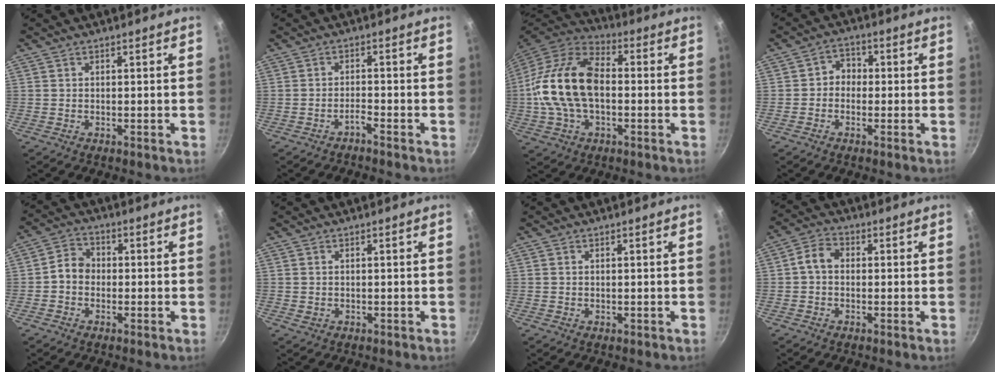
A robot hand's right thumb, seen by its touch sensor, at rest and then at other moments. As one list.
[{"total": 1.7, "force": [-1.5, 0.1, 0.7], "torque": [-0.015, 0.017, -0.025]}, {"total": 20.1, "force": [-0.7, 12.3, 15.9], "torque": [-0.290, 0.035, -0.024]}, {"total": 3.7, "force": [-0.5, 3.2, 1.7], "torque": [-0.005, 0.015, -0.020]}, {"total": 5.0, "force": [-0.6, 4.2, 2.5], "torque": [-0.018, 0.017, -0.024]}, {"total": 0.7, "force": [0.1, 0.5, 0.5], "torque": [-0.008, 0.001, 0.005]}, {"total": 0.0}, {"total": 4.5, "force": [0.1, 3.4, 3.0], "torque": [-0.050, 0.016, -0.010]}]